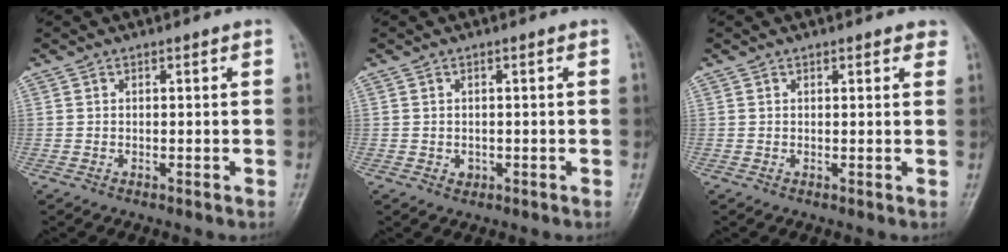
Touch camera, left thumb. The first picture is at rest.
{"total": 1.2, "force": [-0.3, 1.0, 0.5], "torque": [-0.003, 0.002, -0.001]}
{"total": 2.1, "force": [1.4, 0.9, 1.3], "torque": [-0.002, -0.003, 0.013]}